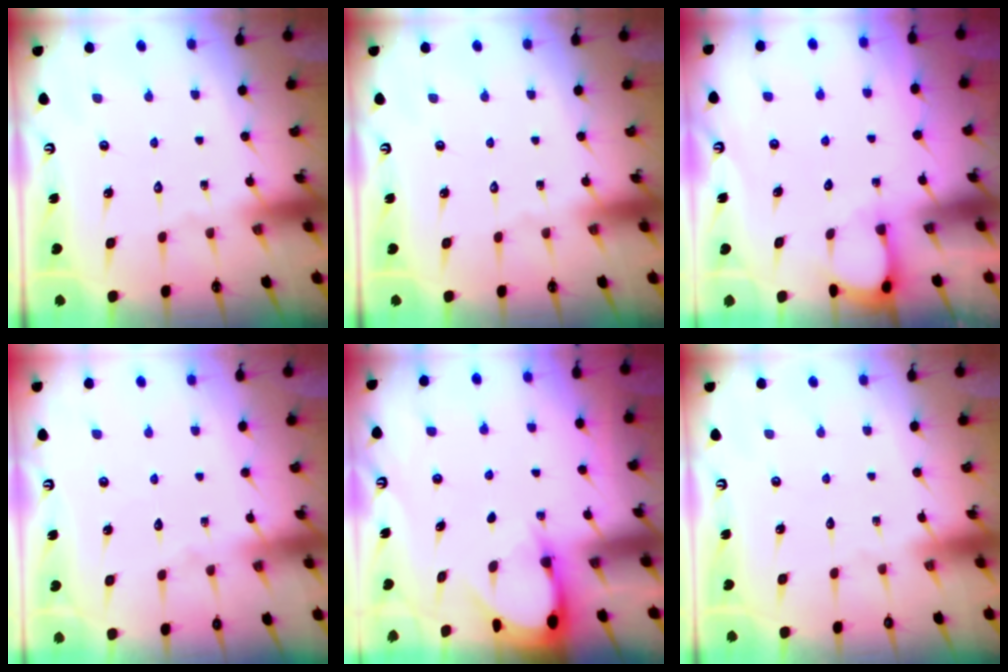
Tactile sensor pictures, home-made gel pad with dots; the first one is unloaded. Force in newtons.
{"total": 0.0}
{"total": 2.1, "press": 2.1, "slide": 0.3}
{"total": 3.7, "press": 3.7, "slide": 0.4}
{"total": 2.9, "press": 2.9, "slide": 0.3}
{"total": 0.0}